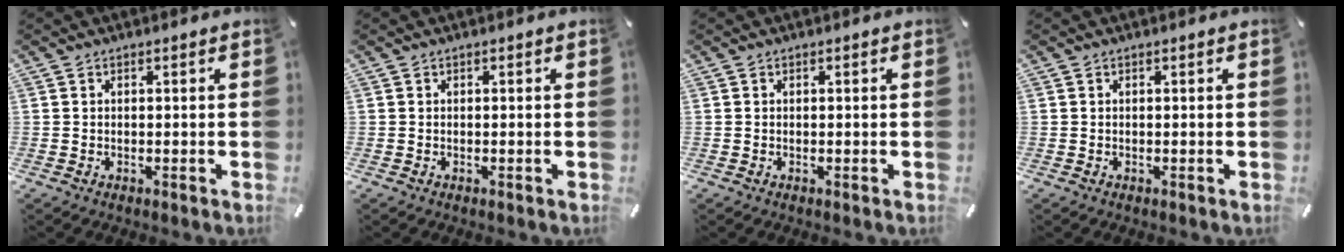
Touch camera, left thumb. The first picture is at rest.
{"total": 0.0}
{"total": 0.0}
{"total": 0.0}